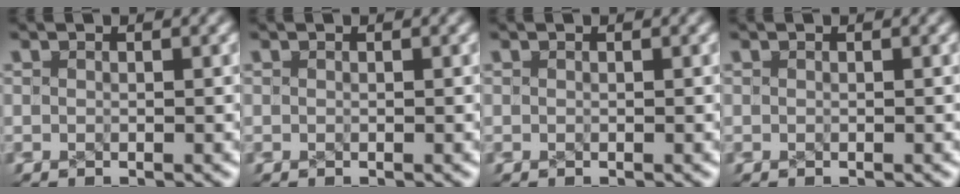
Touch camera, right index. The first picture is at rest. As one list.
[{"total": 0.0}, {"total": 0.0}, {"total": 0.0}]